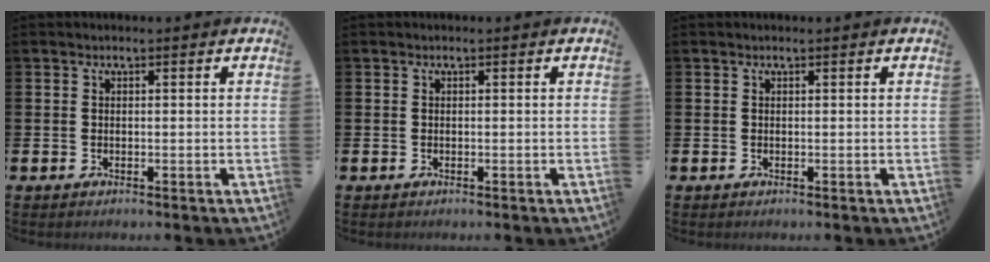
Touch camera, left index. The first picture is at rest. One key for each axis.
{"total": 0.0}
{"total": 0.0}